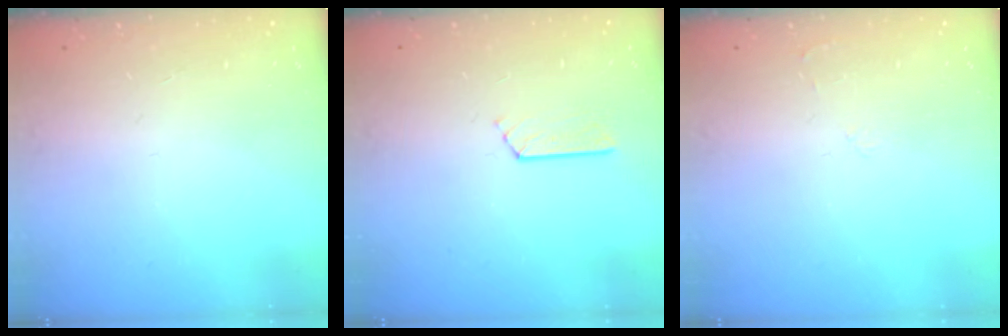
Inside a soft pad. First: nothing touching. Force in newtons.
{"total": 3.3, "press": 3.3, "slide": 0.4}
{"total": 2.5, "press": 2.5, "slide": 0.4}